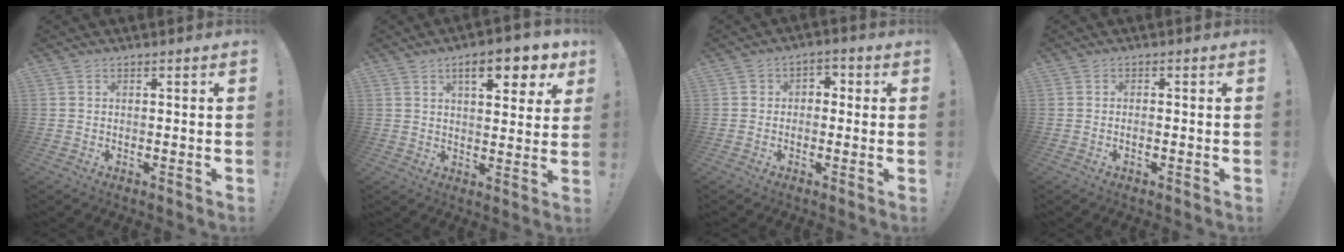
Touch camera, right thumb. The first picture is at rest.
{"total": 10.6, "force": [5.5, 3.7, 8.3], "torque": [-0.116, -0.018, 0.090]}
{"total": 3.7, "force": [-1.5, 3.1, 1.4], "torque": [-0.017, 0.017, -0.028]}
{"total": 1.2, "force": [-0.6, 0.1, 1.0], "torque": [-0.017, 0.000, -0.011]}